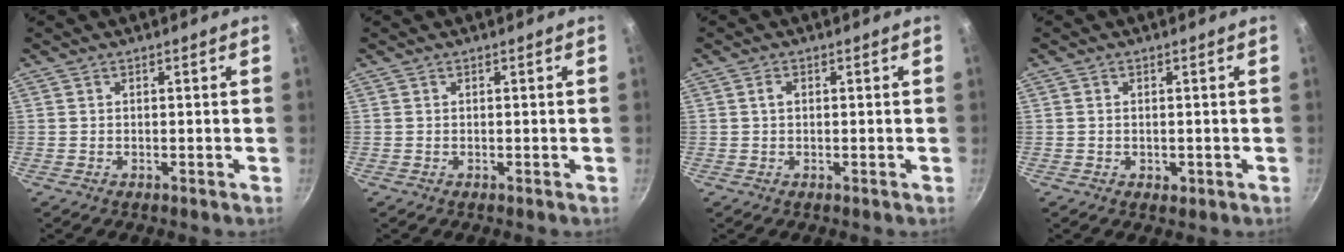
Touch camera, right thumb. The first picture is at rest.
{"total": 0.0}
{"total": 1.2, "force": [0.2, 0.8, 0.9], "torque": [-0.015, 0.006, 0.002]}
{"total": 1.8, "force": [-0.3, 1.2, 1.3], "torque": [-0.017, -0.002, -0.004]}